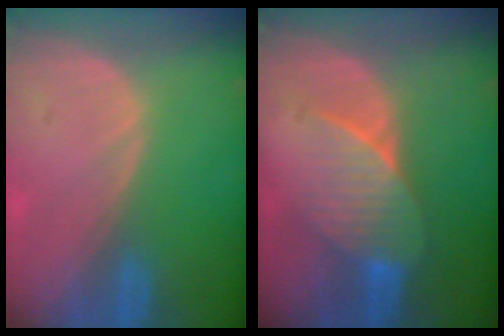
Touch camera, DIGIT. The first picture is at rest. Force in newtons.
{"total": 7.0, "press": 6.6, "slide": 2.4}